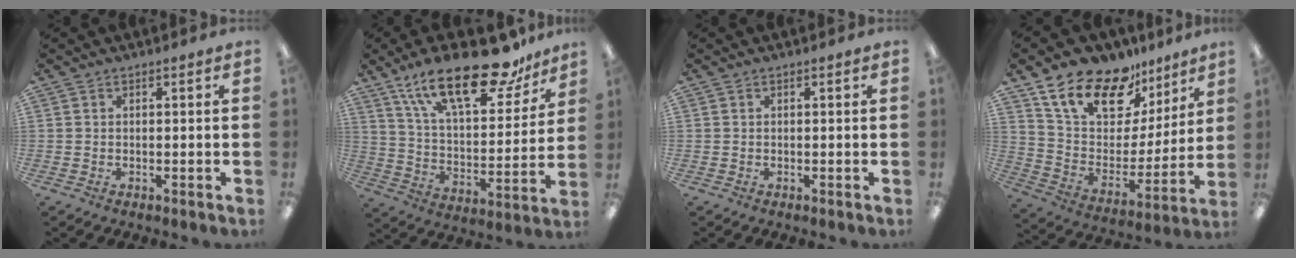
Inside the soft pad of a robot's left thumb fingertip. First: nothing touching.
{"total": 25.1, "force": [17.0, 9.1, 16.1], "torque": [-0.258, -0.095, 0.287]}
{"total": 0.0}
{"total": 18.8, "force": [13.9, 9.3, 8.6], "torque": [-0.172, -0.081, 0.253]}